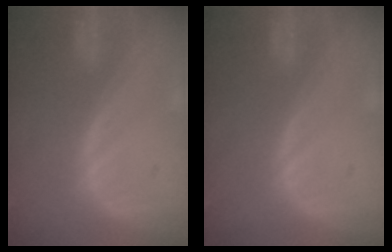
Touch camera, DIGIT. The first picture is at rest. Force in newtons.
{"total": 0.0}